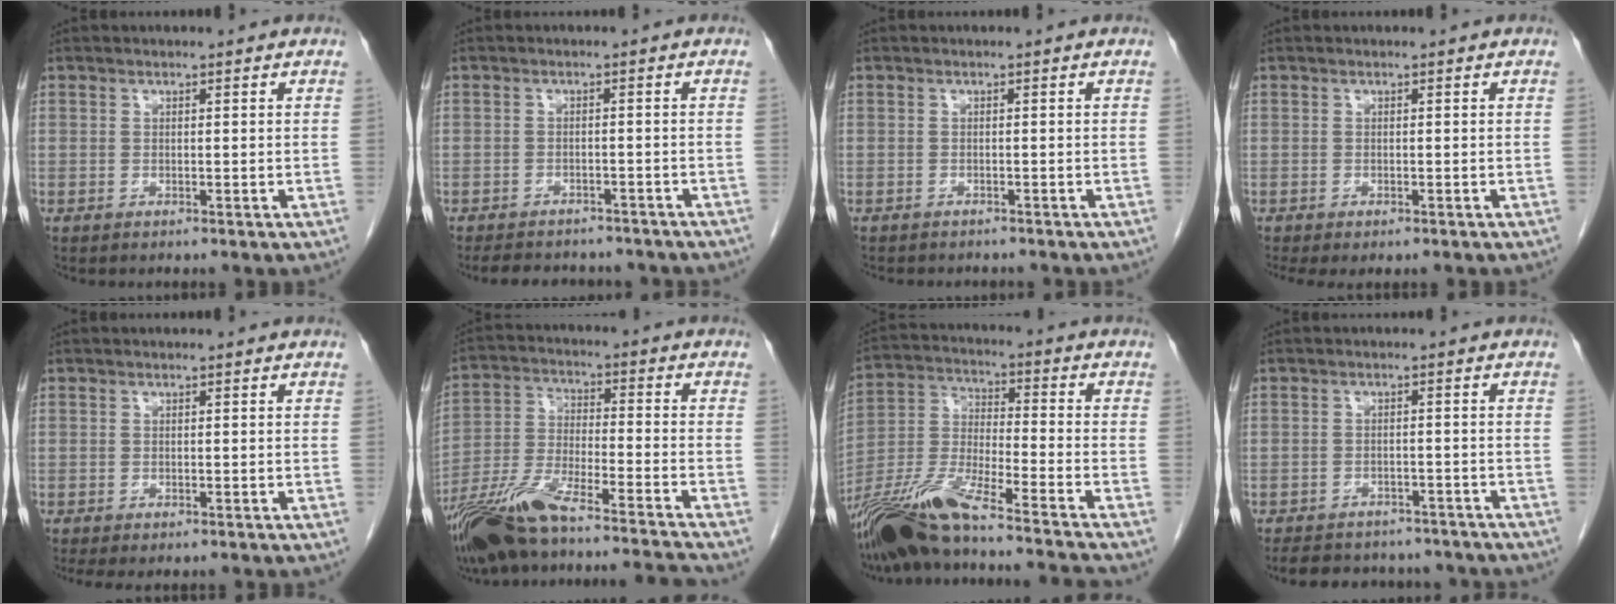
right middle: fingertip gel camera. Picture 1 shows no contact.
{"total": 12.1, "force": [-10.6, 4.2, 4.1], "torque": [-0.079, 0.002, -0.123]}
{"total": 5.4, "force": [-4.8, 1.5, 1.8], "torque": [-0.026, -0.004, -0.060]}
{"total": 3.8, "force": [-2.9, 1.3, 2.0], "torque": [-0.027, -0.013, -0.040]}
{"total": 3.2, "force": [-2.5, 1.1, 1.6], "torque": [-0.023, -0.011, -0.033]}
{"total": 19.0, "force": [-16.5, -0.2, 9.4], "torque": [-0.194, -0.019, -0.289]}
{"total": 19.3, "force": [-16.2, -0.5, 10.3], "torque": [-0.234, -0.024, -0.300]}
{"total": 14.7, "force": [-13.0, 5.1, 4.5], "torque": [-0.092, 0.003, -0.155]}